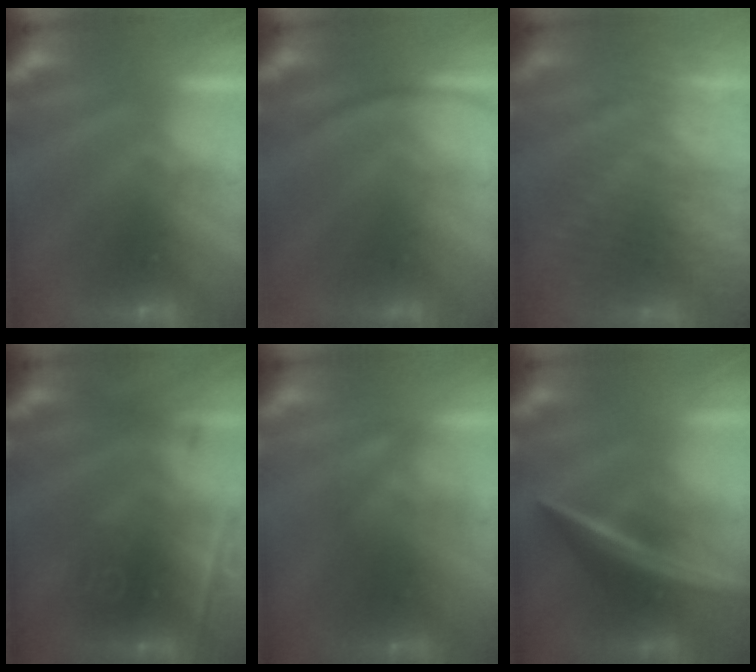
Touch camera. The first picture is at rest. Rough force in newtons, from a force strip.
{"total": 2.7}
{"total": 9.6}
{"total": 2.9}
{"total": 2.9}
{"total": 2.7}